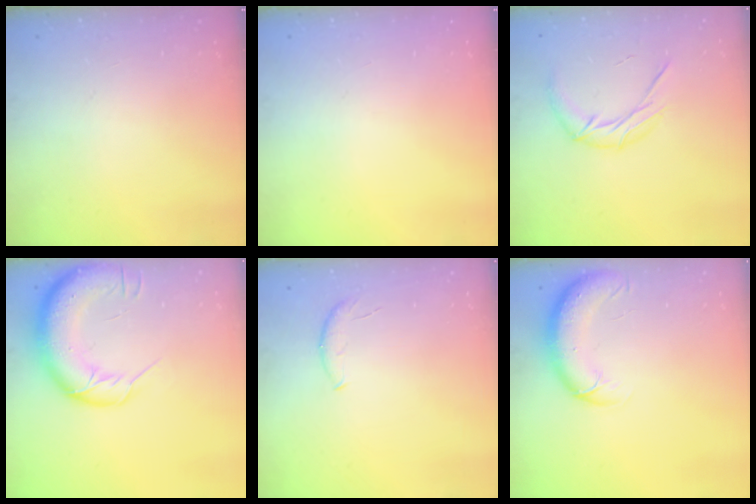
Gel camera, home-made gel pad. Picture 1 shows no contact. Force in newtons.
{"total": 0.0}
{"total": 10.4, "press": 10.4, "slide": 1.0}
{"total": 17.4, "press": 16.9, "slide": 3.9}
{"total": 5.4, "press": 5.4, "slide": 0.2}
{"total": 9.1, "press": 8.7, "slide": 2.5}